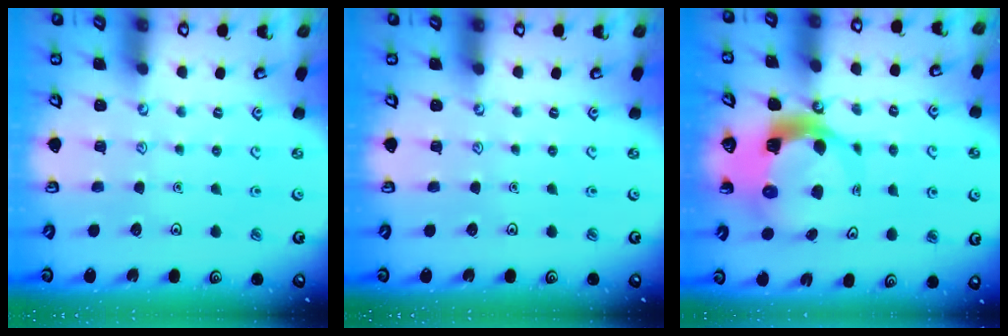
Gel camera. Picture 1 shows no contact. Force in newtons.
{"total": 0.0}
{"total": 8.8, "press": 8.7, "slide": 1.1}